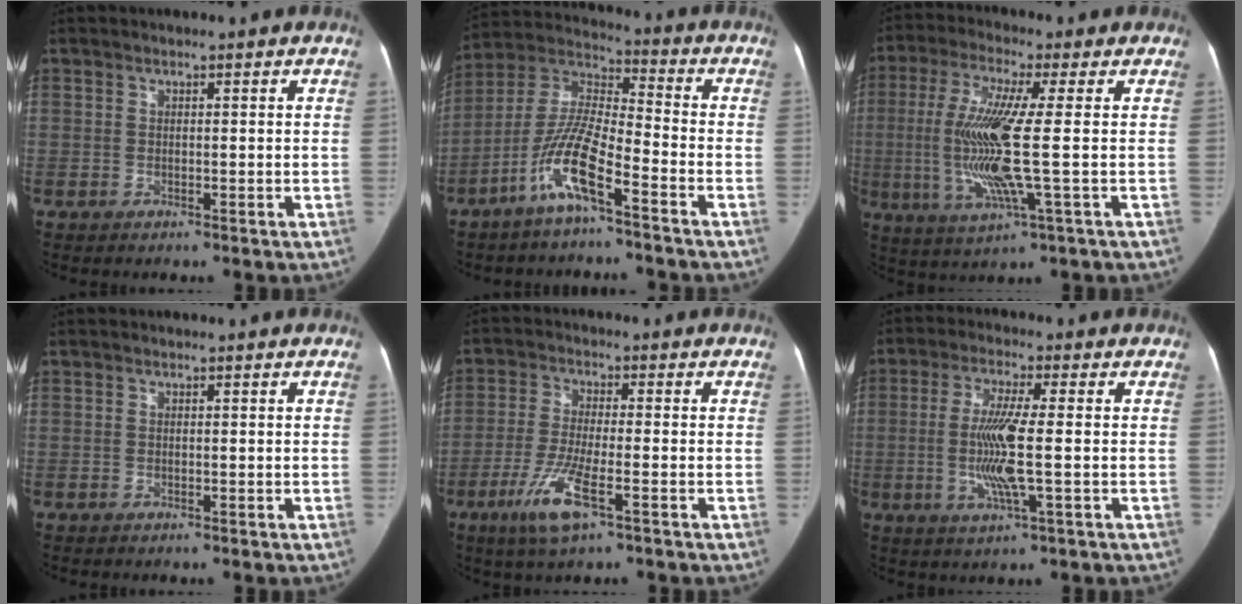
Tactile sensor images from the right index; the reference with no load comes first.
{"total": 11.4, "force": [-6.3, 1.5, 9.4], "torque": [-0.201, 0.003, -0.128]}
{"total": 13.1, "force": [-0.8, 0.4, 13.0], "torque": [-0.277, -0.007, -0.020]}
{"total": 0.0}
{"total": 8.3, "force": [-4.1, 1.3, 7.0], "torque": [-0.151, -0.018, -0.077]}
{"total": 8.7, "force": [-1.1, 0.5, 8.6], "torque": [-0.176, -0.006, -0.023]}